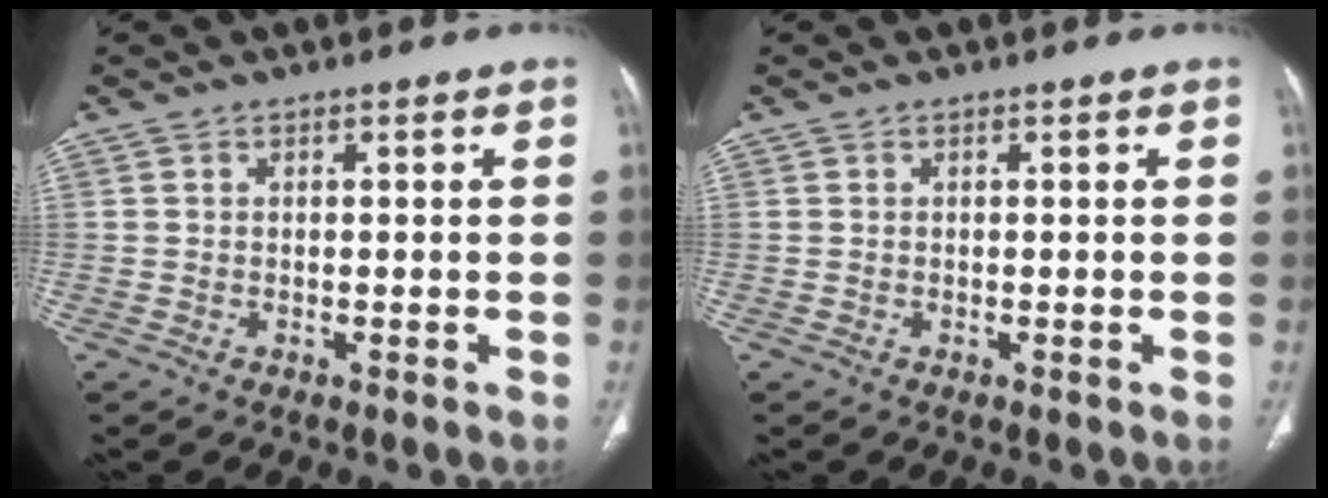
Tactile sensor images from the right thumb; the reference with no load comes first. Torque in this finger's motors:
{"motor_torque": [0.08, 0.08, -0.06, 0.06, 0.00]}